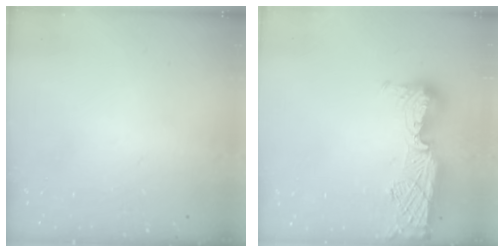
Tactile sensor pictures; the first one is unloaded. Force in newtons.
{"total": 13.9, "press": 13.8, "slide": 1.2}